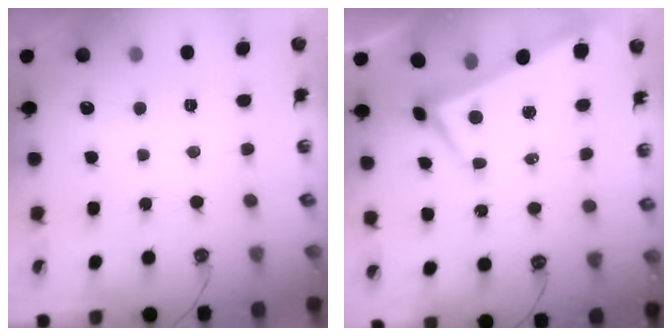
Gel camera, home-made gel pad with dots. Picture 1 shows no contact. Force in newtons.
{"total": 0.9, "press": 0.6, "slide": 0.8}